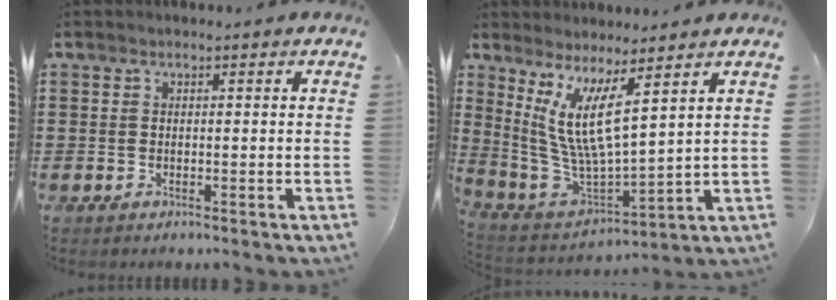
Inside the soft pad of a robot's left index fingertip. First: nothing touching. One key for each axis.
{"total": 9.8, "fx": 4.2, "fy": 2.2, "fz": 8.6, "tx": -0.200, "ty": -0.034, "tz": 0.074}